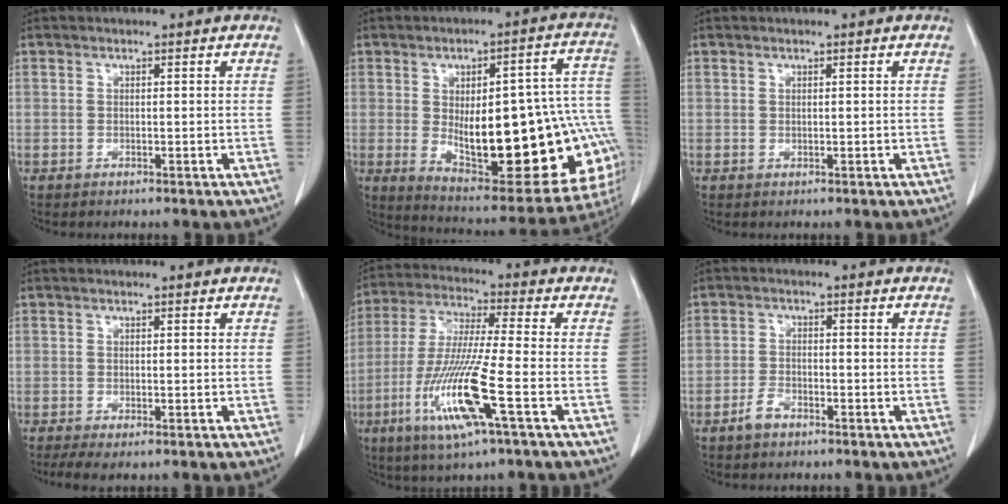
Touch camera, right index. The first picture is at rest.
{"total": 27.8, "force": [-4.0, 9.4, 25.8], "torque": [-0.276, 0.020, -0.028]}
{"total": 0.0}
{"total": 3.1, "force": [-2.2, 0.6, 2.1], "torque": [-0.036, -0.008, -0.036]}
{"total": 13.8, "force": [-5.3, -0.2, 12.7], "torque": [-0.269, -0.024, -0.106]}
{"total": 2.6, "force": [-1.9, 1.2, 1.2], "torque": [-0.025, 0.004, -0.032]}